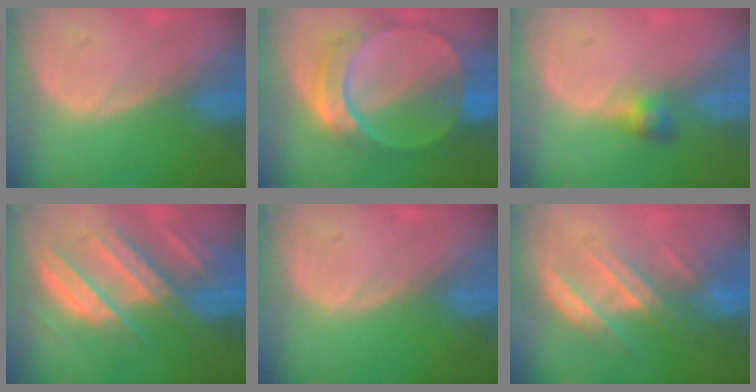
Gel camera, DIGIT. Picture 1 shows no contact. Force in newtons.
{"total": 9.8, "press": 8.3, "slide": 5.1}
{"total": 2.5, "press": 2.5, "slide": 0.2}
{"total": 10.3, "press": 9.0, "slide": 4.9}
{"total": 0.0}
{"total": 7.4, "press": 6.7, "slide": 3.1}